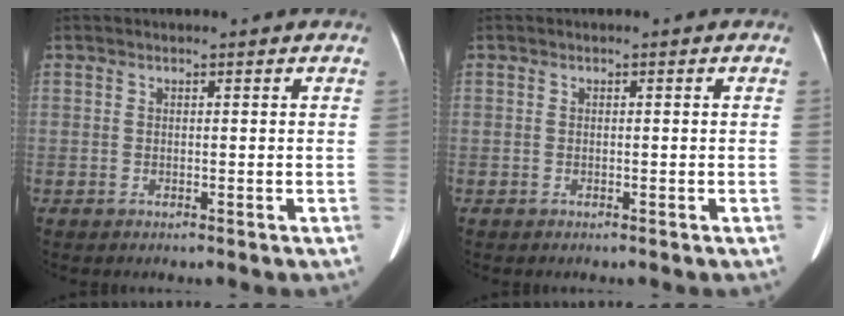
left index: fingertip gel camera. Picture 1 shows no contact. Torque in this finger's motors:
{"motor_torque": [0.06, 0.09, 0.02, 0.01]}